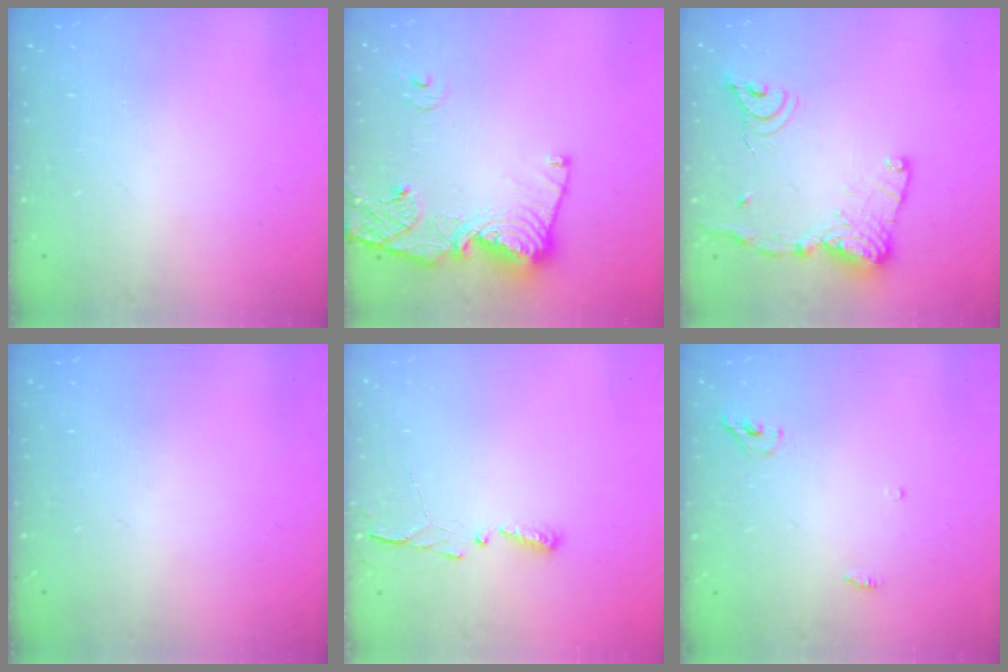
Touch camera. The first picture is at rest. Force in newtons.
{"total": 14.7, "press": 14.6, "slide": 1.8}
{"total": 15.3, "press": 15.3, "slide": 1.2}
{"total": 0.0}
{"total": 2.9, "press": 2.9, "slide": 0.4}
{"total": 3.8, "press": 3.6, "slide": 1.3}